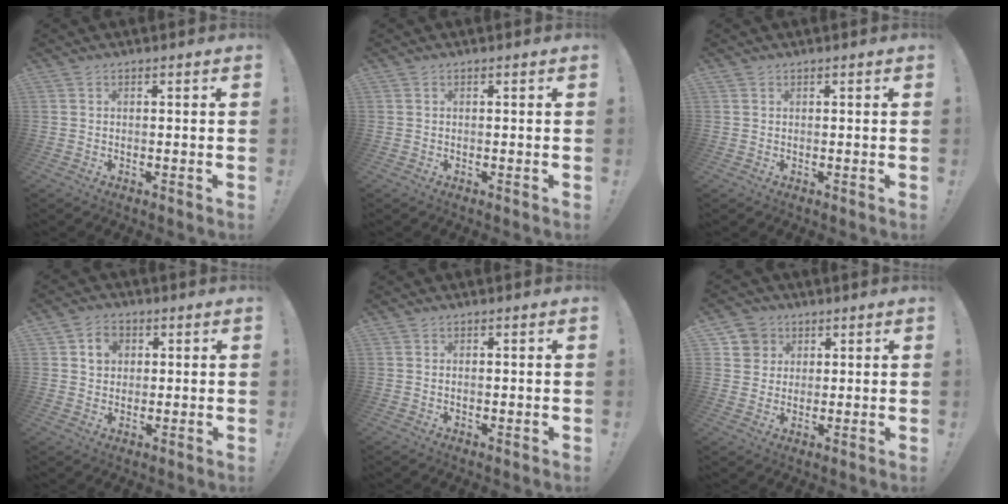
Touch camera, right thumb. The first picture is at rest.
{"total": 0.0}
{"total": 0.8, "force": [0.4, 0.7, 0.0], "torque": [0.009, -0.006, 0.005]}
{"total": 6.0, "force": [2.1, 5.1, 2.4], "torque": [-0.023, -0.004, 0.035]}
{"total": 0.8, "force": [0.1, 0.5, 0.5], "torque": [-0.007, 0.001, 0.001]}
{"total": 5.9, "force": [2.4, 5.3, 0.7], "torque": [-0.004, -0.016, 0.046]}